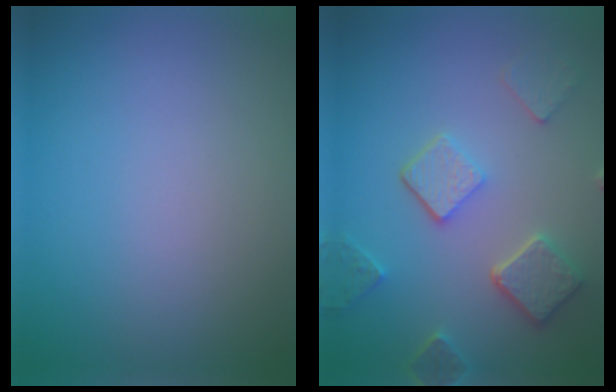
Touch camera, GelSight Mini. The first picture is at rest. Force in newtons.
{"total": 4.9, "press": 3.8, "slide": 3.1}